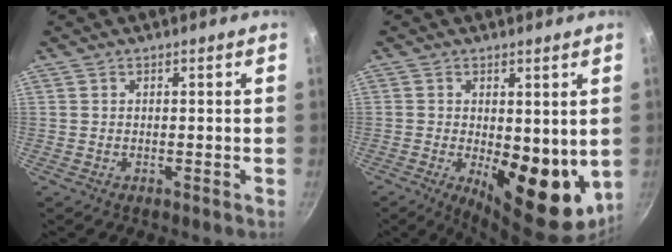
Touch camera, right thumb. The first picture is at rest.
{"total": 14.2, "force": [-1.3, 6.8, 12.3], "torque": [-0.141, -0.027, -0.004]}